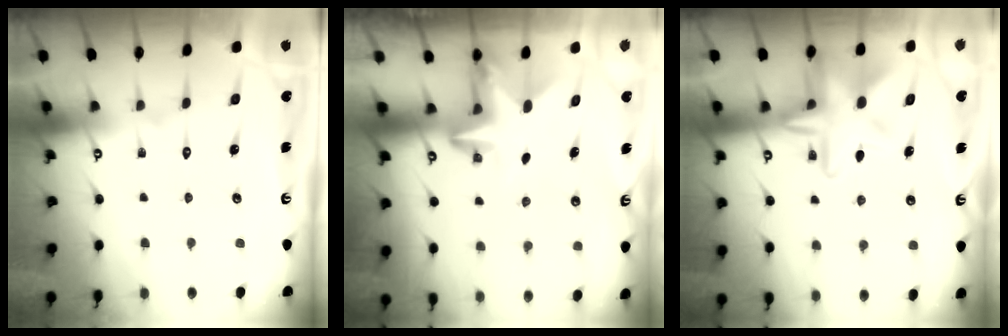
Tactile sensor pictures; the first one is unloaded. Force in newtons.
{"total": 3.6, "press": 3.6, "slide": 0.2}
{"total": 13.0, "press": 13.0, "slide": 1.3}